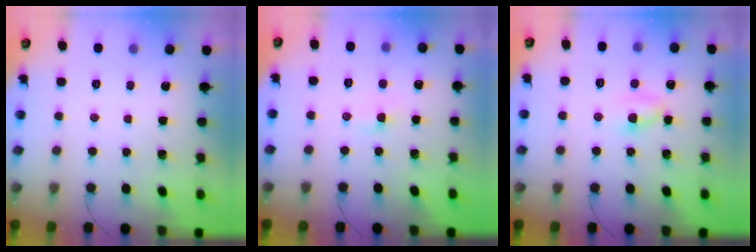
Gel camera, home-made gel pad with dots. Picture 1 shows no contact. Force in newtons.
{"total": 1.9, "press": 1.7, "slide": 0.9}
{"total": 4.3, "press": 4.0, "slide": 1.5}